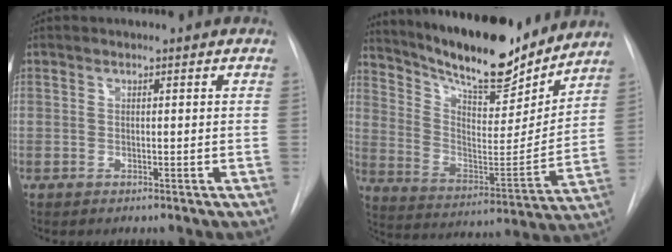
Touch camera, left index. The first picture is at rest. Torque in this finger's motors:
{"motor_torque": [0.45, -0.51, 0.72, 0.16]}